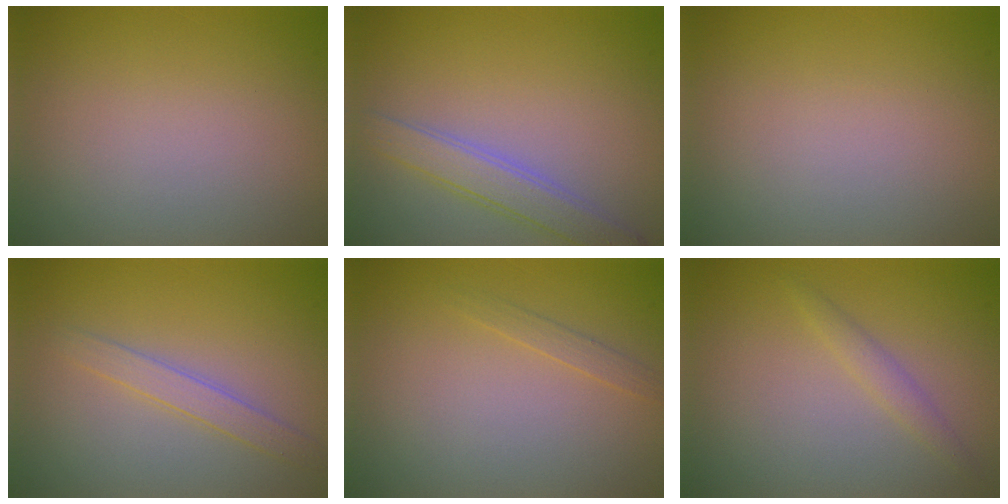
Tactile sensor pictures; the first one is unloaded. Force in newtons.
{"total": 3.1, "press": 3.0, "slide": 0.2}
{"total": 0.0}
{"total": 2.1, "press": 2.1, "slide": 0.1}
{"total": 0.9, "press": 0.9, "slide": 0.0}
{"total": 1.1, "press": 1.1, "slide": 0.1}